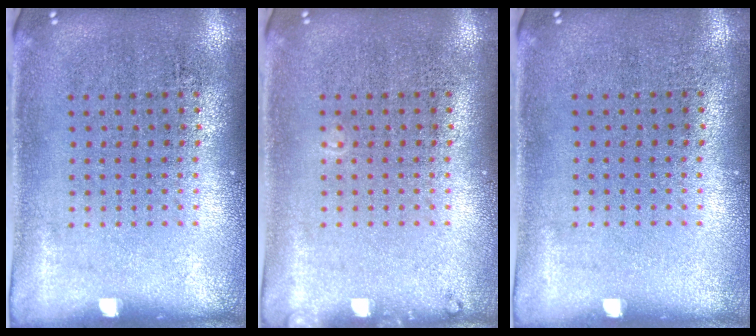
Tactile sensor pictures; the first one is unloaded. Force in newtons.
{"total": 0.7, "press": 0.7, "slide": 0.2}
{"total": 0.0}